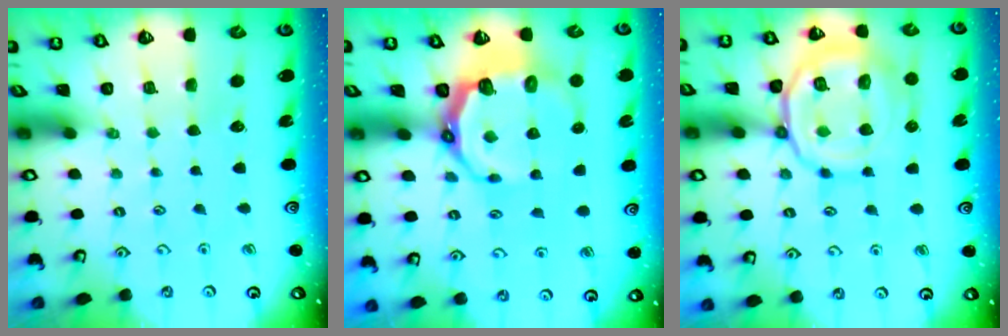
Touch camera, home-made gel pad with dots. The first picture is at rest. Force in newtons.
{"total": 9.2, "press": 7.8, "slide": 5.0}
{"total": 17.3, "press": 17.2, "slide": 1.7}